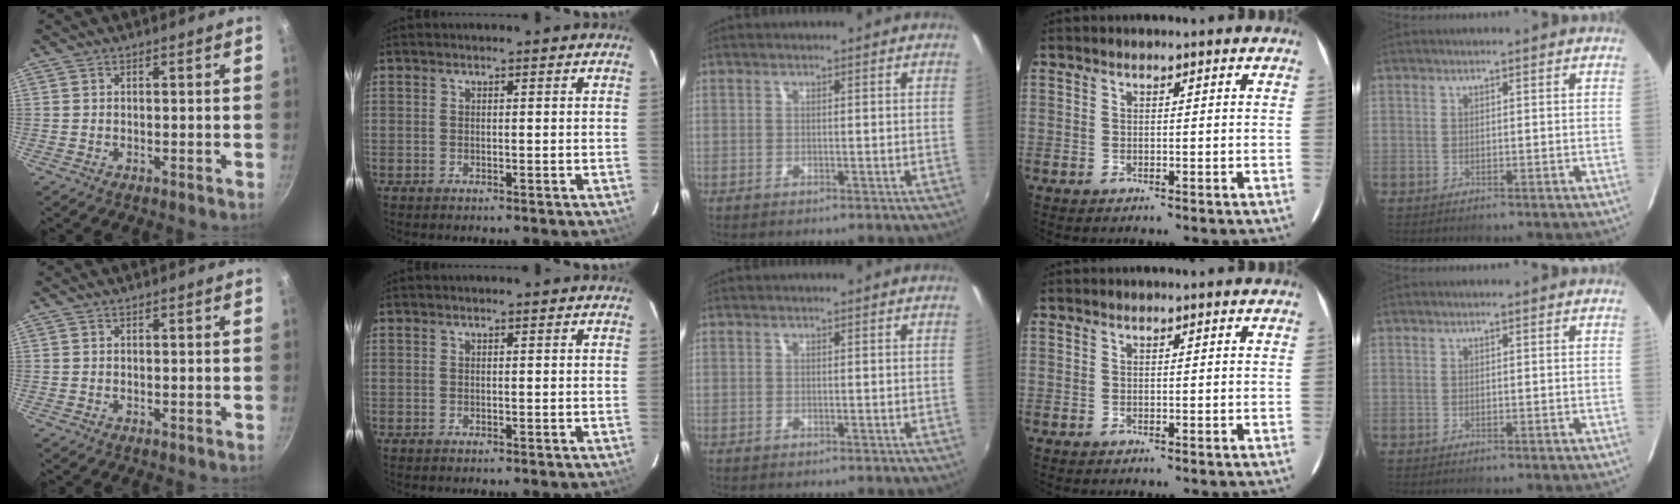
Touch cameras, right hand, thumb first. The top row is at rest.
{}